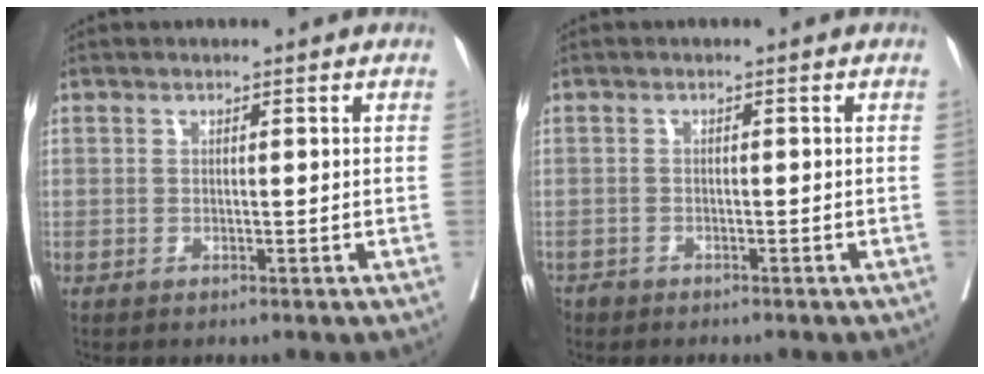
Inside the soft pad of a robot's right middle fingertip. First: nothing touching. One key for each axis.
{"total": 2.0, "fx": -1.8, "fy": 1.0, "fz": 0.1, "tx": -0.005, "ty": 0.000, "tz": -0.031}